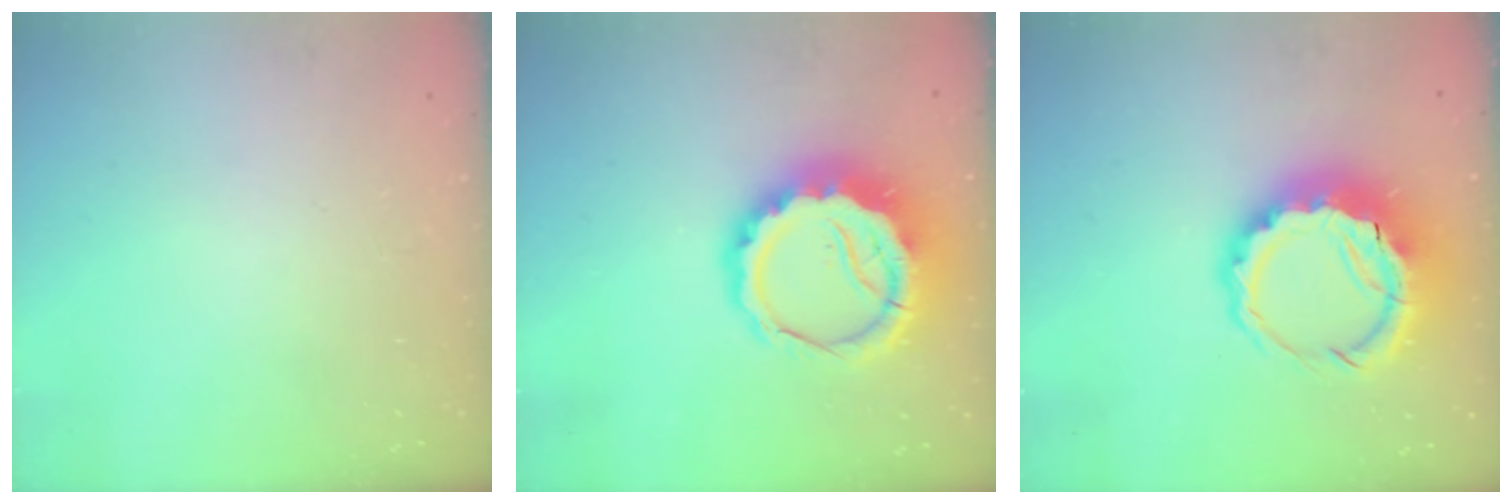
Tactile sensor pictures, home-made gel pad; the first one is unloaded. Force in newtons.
{"total": 13.1, "press": 12.7, "slide": 3.1}
{"total": 12.2, "press": 11.8, "slide": 2.8}